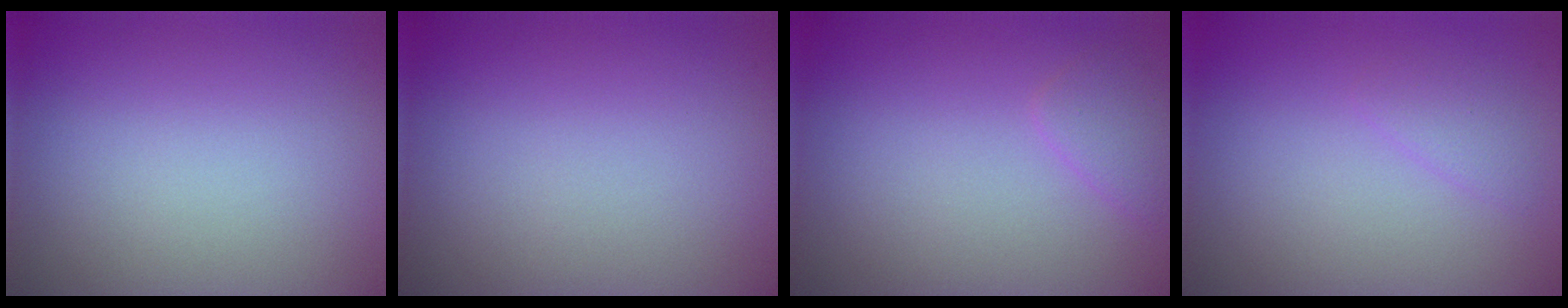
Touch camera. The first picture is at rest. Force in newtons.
{"total": 0.0}
{"total": 1.4, "press": 1.4, "slide": 0.1}
{"total": 1.1, "press": 1.1, "slide": 0.1}